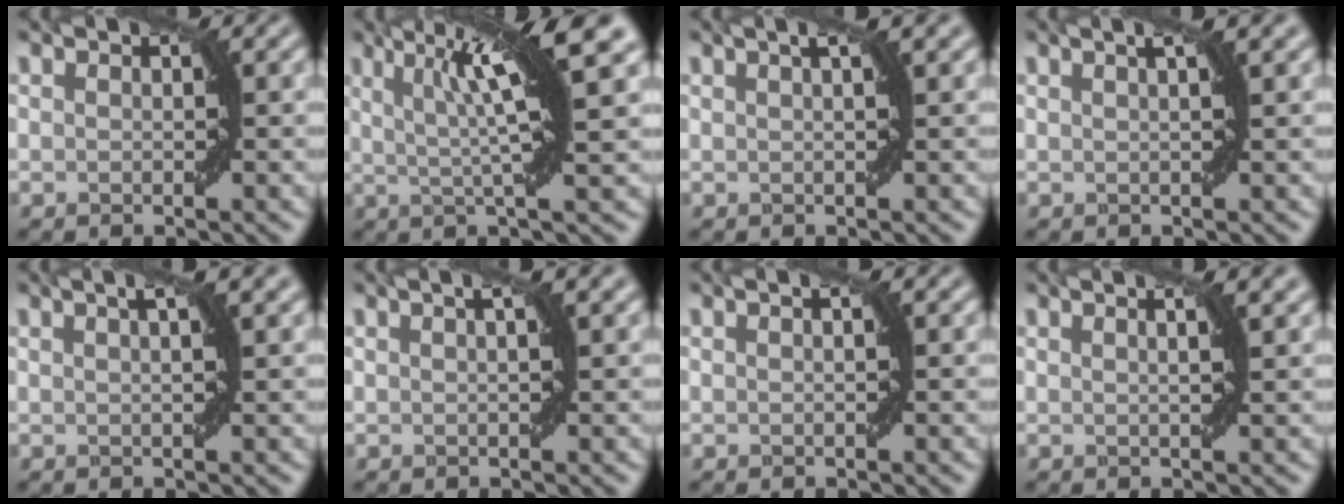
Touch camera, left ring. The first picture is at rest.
{"total": 8.8, "force": [3.2, 1.2, 8.1], "torque": [-0.120, 0.020, 0.050]}
{"total": 3.4, "force": [1.7, 1.1, 2.8], "torque": [-0.017, 0.012, 0.001]}
{"total": 3.8, "force": [1.9, 1.3, 3.0], "torque": [-0.017, 0.018, -0.002]}
{"total": 4.3, "force": [2.1, 1.4, 3.4], "torque": [-0.023, 0.020, 0.004]}
{"total": 3.1, "force": [1.4, 1.0, 2.5], "torque": [-0.017, 0.010, -0.001]}
{"total": 0.8, "force": [0.2, 0.0, 0.8], "torque": [-0.013, 0.006, 0.000]}
{"total": 4.2, "force": [2.0, 1.6, 3.3], "torque": [-0.018, 0.024, -0.005]}